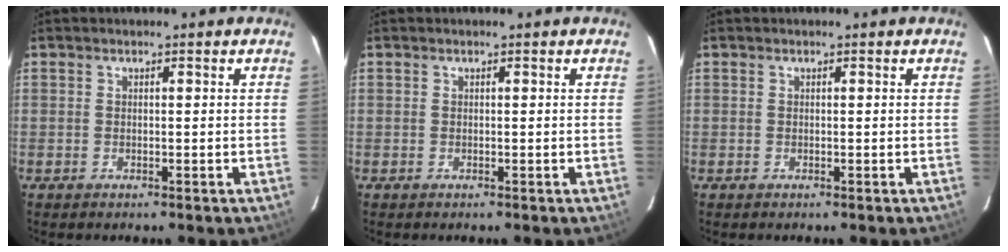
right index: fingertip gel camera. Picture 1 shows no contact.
{"total": 0.0}
{"total": 0.0}